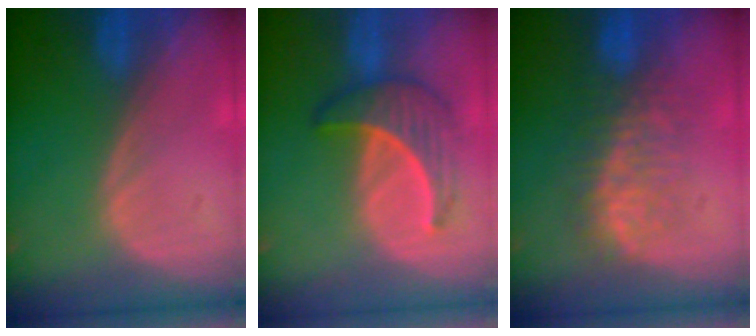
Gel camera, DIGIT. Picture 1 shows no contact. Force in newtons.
{"total": 6.7, "press": 6.1, "slide": 2.6}
{"total": 7.8, "press": 7.5, "slide": 2.2}